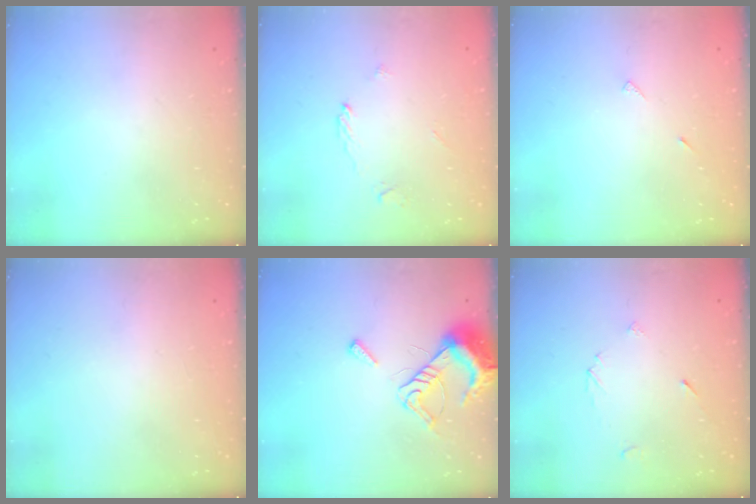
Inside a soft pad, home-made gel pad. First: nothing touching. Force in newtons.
{"total": 2.2, "press": 2.2, "slide": 0.3}
{"total": 4.3, "press": 4.2, "slide": 0.4}
{"total": 1.8, "press": 1.8, "slide": 0.1}
{"total": 8.0, "press": 8.0, "slide": 0.9}
{"total": 2.6, "press": 2.6, "slide": 0.2}